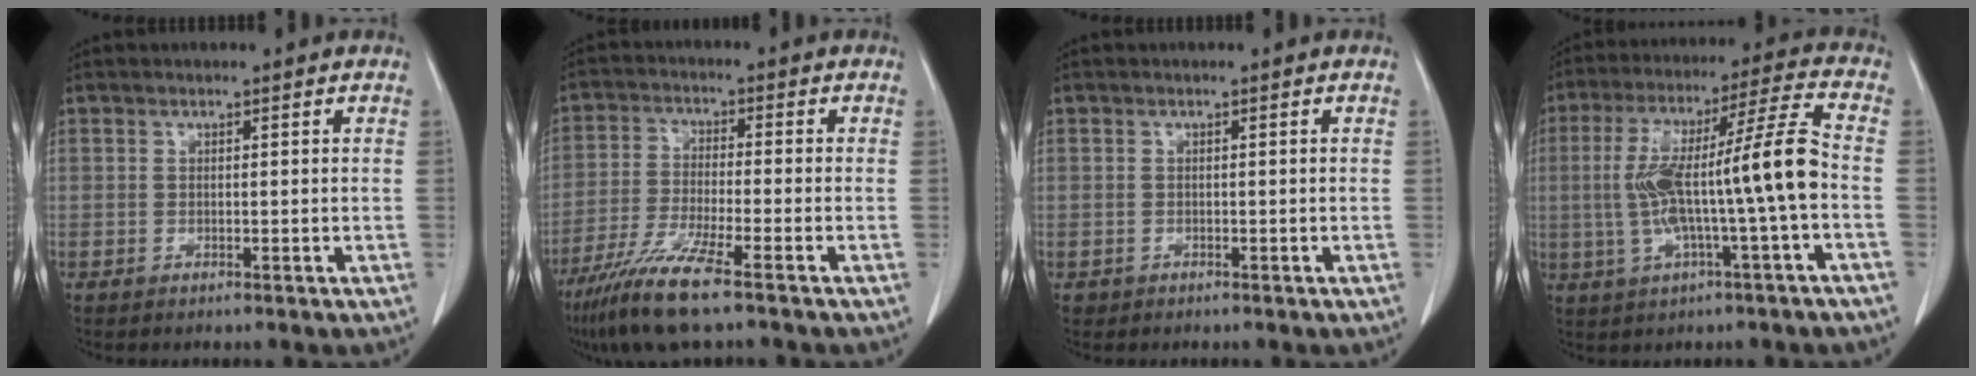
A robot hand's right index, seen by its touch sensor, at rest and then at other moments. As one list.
[{"total": 9.6, "force": [-6.7, -0.1, 7.0], "torque": [-0.143, -0.029, -0.127]}, {"total": 0.6, "force": [-0.3, 0.5, 0.0], "torque": [-0.007, 0.003, -0.006]}, {"total": 14.3, "force": [-1.4, 0.0, 14.2], "torque": [-0.261, 0.031, -0.023]}]